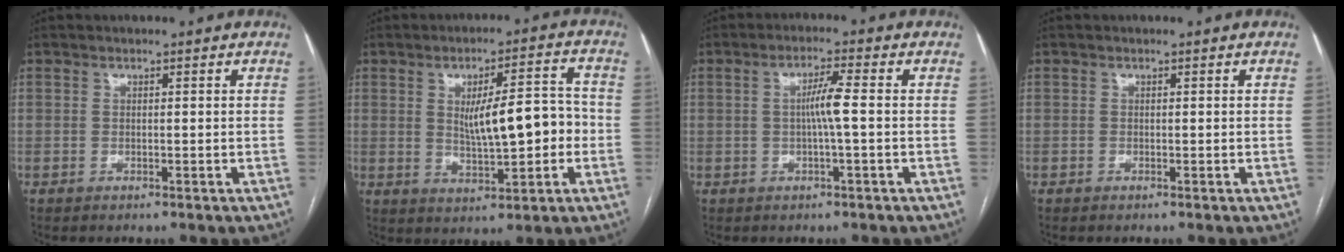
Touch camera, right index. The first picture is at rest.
{"total": 9.7, "force": [-0.2, 2.6, 9.3], "torque": [-0.144, 0.016, 0.005]}
{"total": 4.2, "force": [-0.2, -0.3, 4.1], "torque": [-0.075, 0.007, -0.002]}
{"total": 0.0}